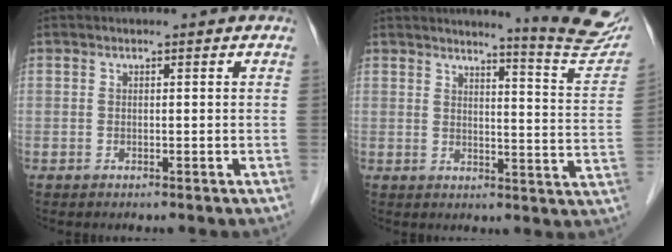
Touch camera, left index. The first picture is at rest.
{"total": 12.4, "force": [11.7, -1.0, 3.9], "torque": [-0.039, -0.079, 0.120]}